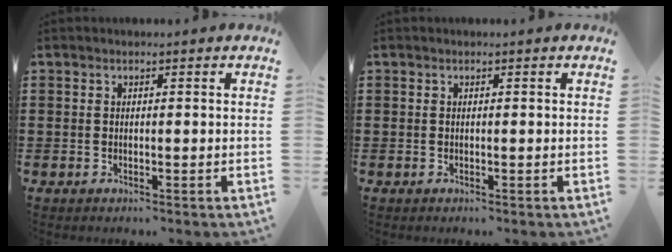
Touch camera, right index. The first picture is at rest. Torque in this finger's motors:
{"motor_torque": [0.00, 0.00, 0.00, 0.00]}